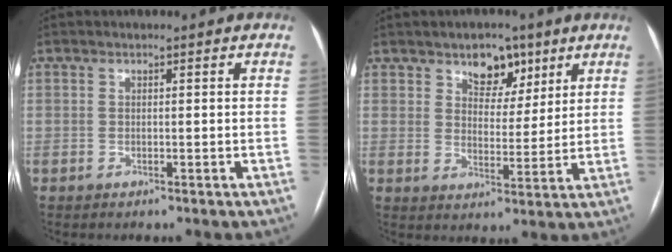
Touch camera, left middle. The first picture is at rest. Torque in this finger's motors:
{"motor_torque": [0.19, -0.07, 0.08, 0.01]}